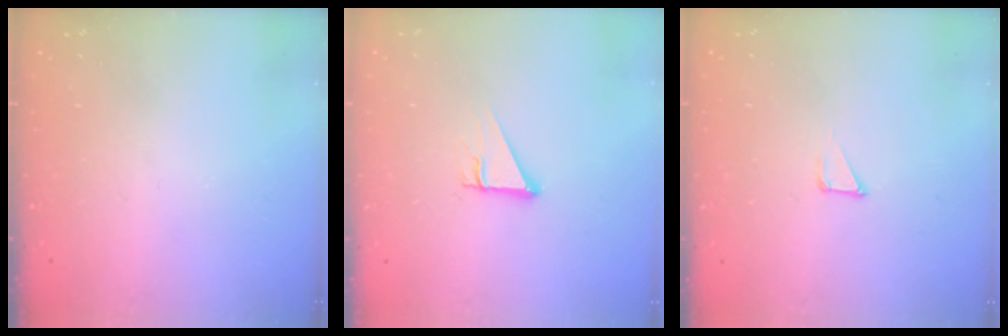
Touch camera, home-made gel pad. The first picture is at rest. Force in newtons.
{"total": 3.8, "press": 3.8, "slide": 0.3}
{"total": 1.2, "press": 1.2, "slide": 0.0}